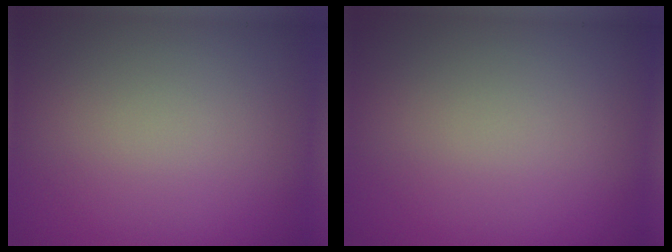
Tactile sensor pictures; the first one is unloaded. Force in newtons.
{"total": 0.0}